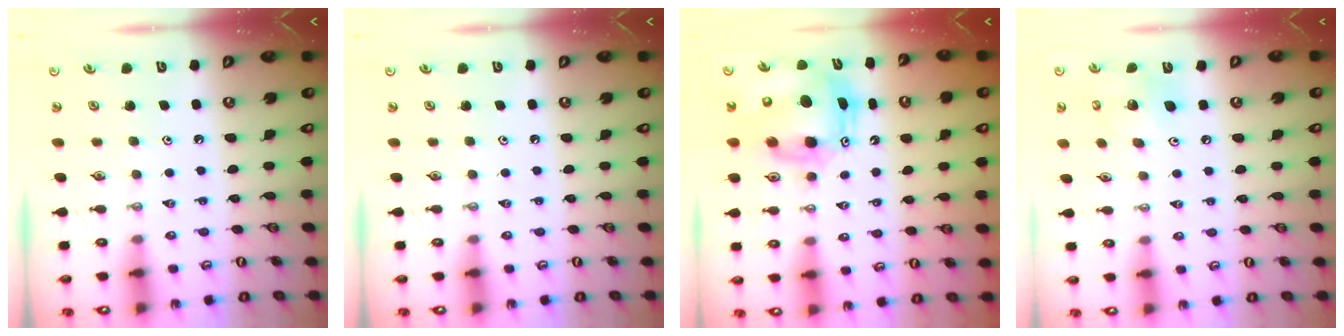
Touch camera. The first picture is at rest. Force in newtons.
{"total": 0.0}
{"total": 10.3, "press": 10.1, "slide": 2.0}
{"total": 11.0, "press": 10.8, "slide": 1.6}